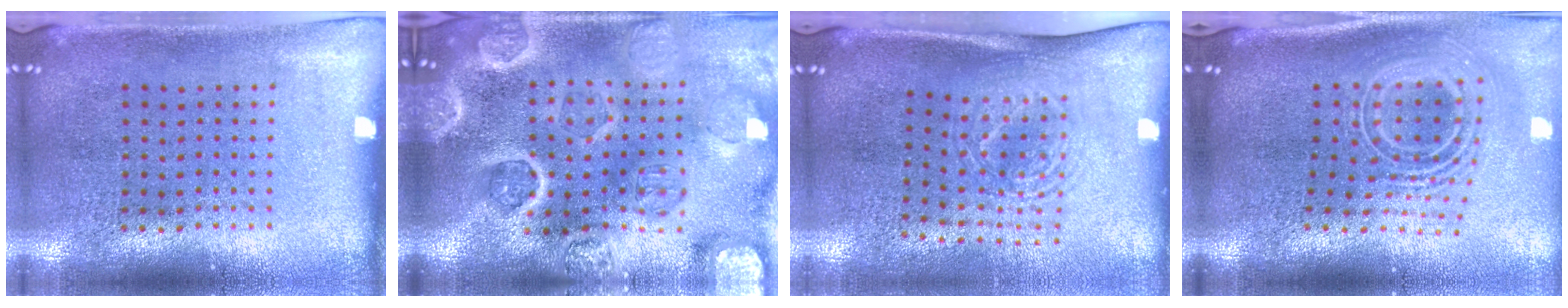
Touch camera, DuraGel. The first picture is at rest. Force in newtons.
{"total": 5.3, "press": 4.6, "slide": 2.6}
{"total": 1.6, "press": 1.3, "slide": 1.0}
{"total": 2.7, "press": 1.8, "slide": 2.0}